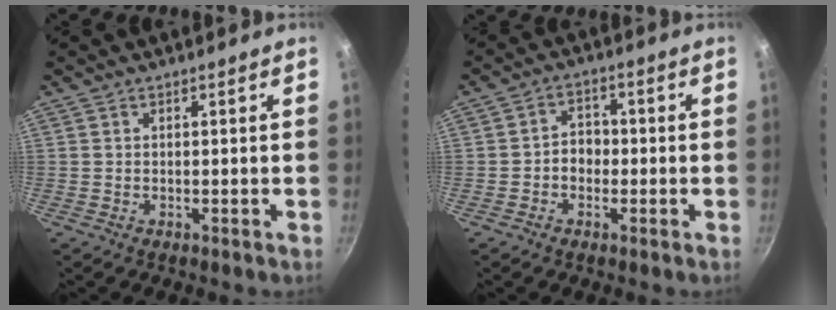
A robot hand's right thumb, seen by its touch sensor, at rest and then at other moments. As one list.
[{"total": 4.3, "force": [-1.0, 3.5, 2.3], "torque": [-0.008, 0.017, -0.021]}]